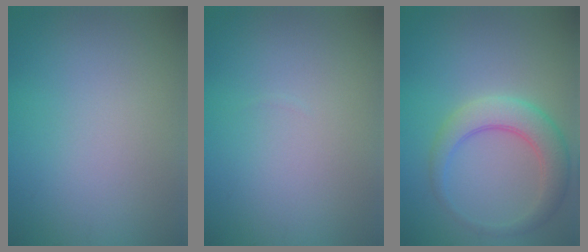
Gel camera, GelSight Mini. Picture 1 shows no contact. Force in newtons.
{"total": 0.0}
{"total": 4.3, "press": 4.3, "slide": 0.3}